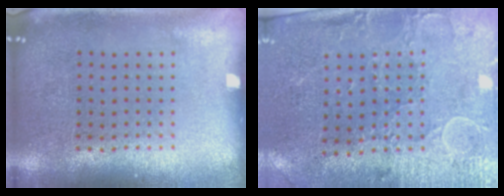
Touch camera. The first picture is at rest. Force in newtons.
{"total": 2.9, "press": 2.5, "slide": 1.5}